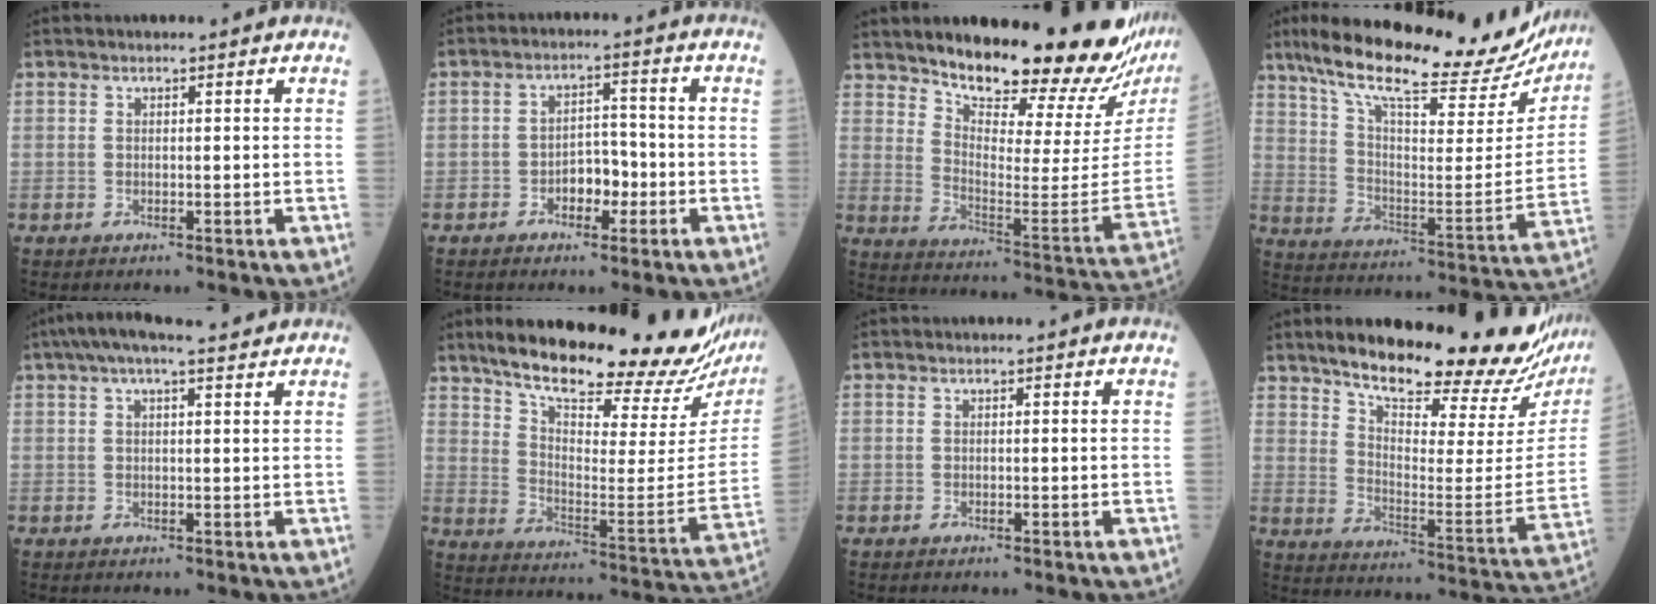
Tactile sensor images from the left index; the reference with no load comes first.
{"total": 4.4, "force": [-2.1, 2.5, 3.1], "torque": [-0.045, 0.009, -0.039]}
{"total": 21.7, "force": [19.6, 1.4, 9.2], "torque": [-0.140, -0.105, 0.263]}
{"total": 28.0, "force": [23.5, 6.4, 13.8], "torque": [-0.224, -0.021, 0.322]}
{"total": 8.6, "force": [6.8, 1.5, 5.0], "torque": [-0.085, 0.042, 0.097]}
{"total": 28.6, "force": [24.8, 4.5, 13.4], "torque": [-0.210, -0.071, 0.327]}
{"total": 0.0}
{"total": 26.2, "force": [22.9, 4.1, 11.9], "torque": [-0.175, -0.073, 0.297]}